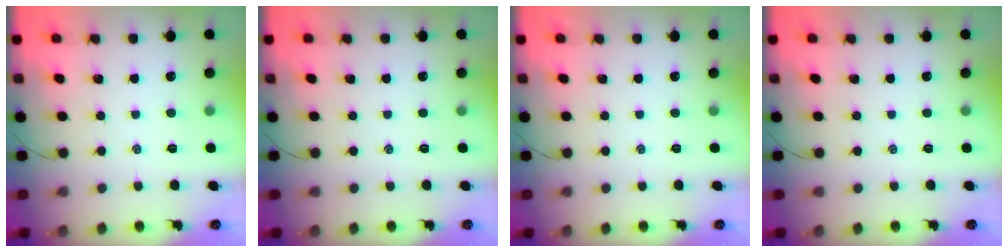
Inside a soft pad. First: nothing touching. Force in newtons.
{"total": 0.0}
{"total": 0.0}
{"total": 0.0}